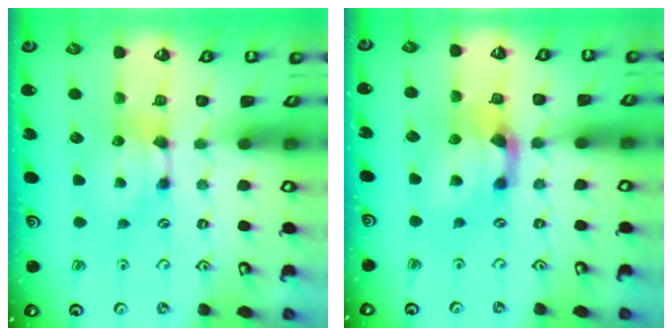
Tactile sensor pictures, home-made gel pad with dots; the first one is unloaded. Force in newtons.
{"total": 3.0, "press": 2.4, "slide": 1.8}